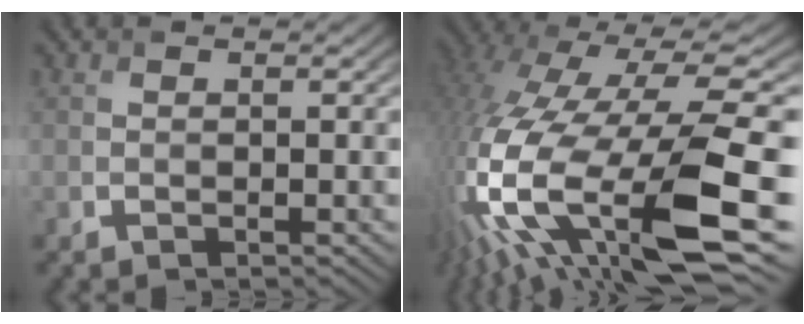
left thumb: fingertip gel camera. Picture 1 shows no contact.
{"total": 18.7, "force": [-5.0, 7.7, 16.3], "torque": [-0.357, -0.047, -0.060]}